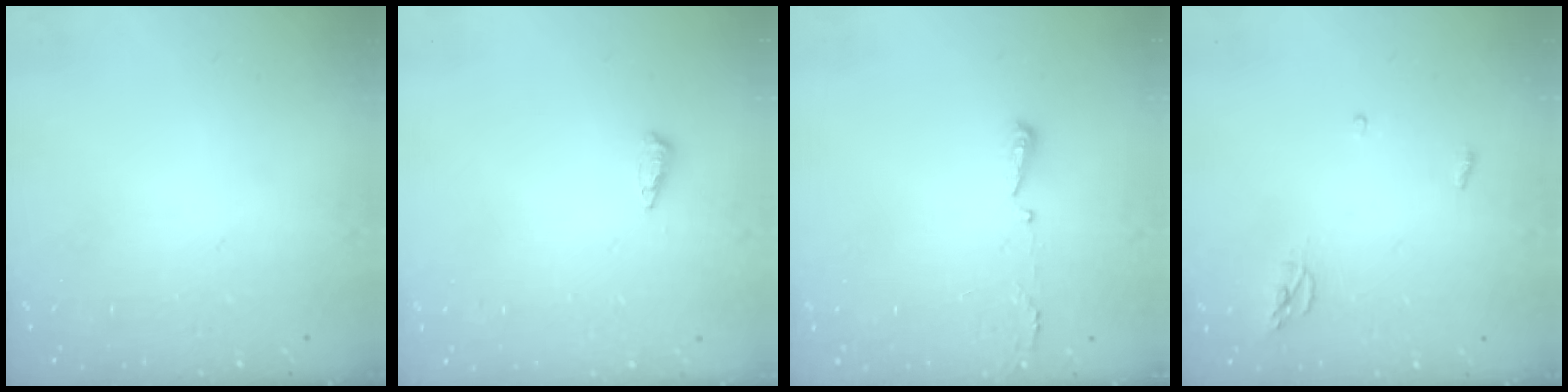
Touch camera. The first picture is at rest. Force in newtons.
{"total": 6.1, "press": 6.0, "slide": 1.0}
{"total": 2.9, "press": 2.8, "slide": 0.6}
{"total": 3.8, "press": 3.8, "slide": 0.3}